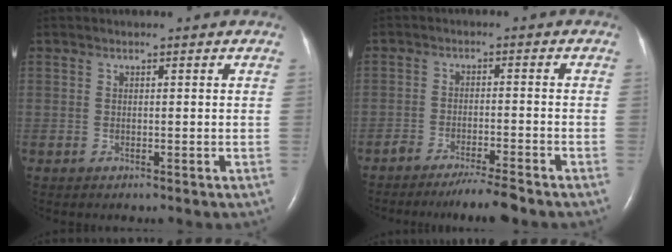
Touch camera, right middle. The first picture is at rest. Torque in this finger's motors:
{"motor_torque": [-0.05, -0.10, 0.05, 0.05]}